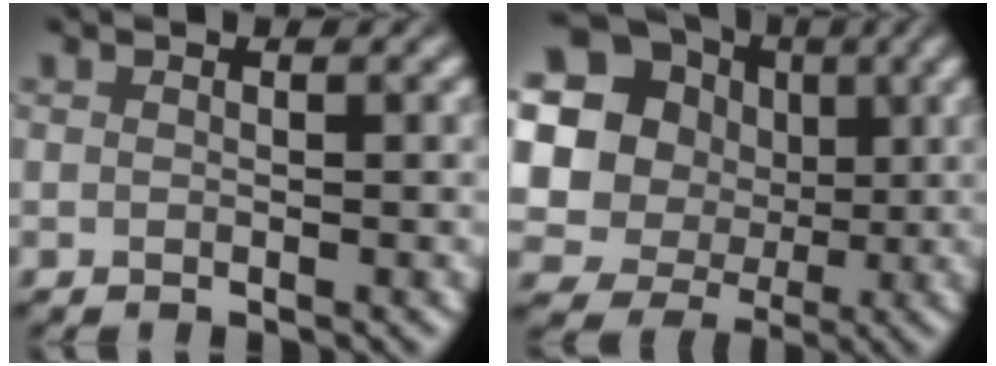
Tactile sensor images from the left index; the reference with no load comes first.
{"total": 19.6, "force": [4.5, 18.0, 6.4], "torque": [-0.182, 0.007, 0.066]}